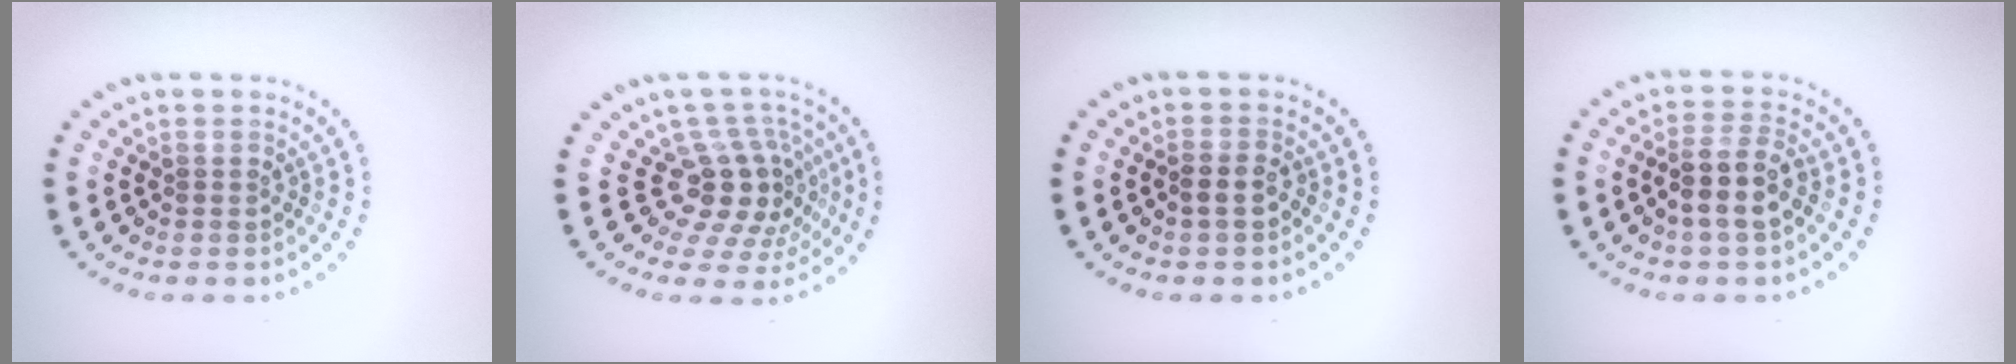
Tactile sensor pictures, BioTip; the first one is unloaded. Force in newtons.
{"total": 4.6, "press": 3.5, "slide": 3.0}
{"total": 1.0, "press": 0.9, "slide": 0.5}
{"total": 3.1, "press": 2.7, "slide": 1.4}